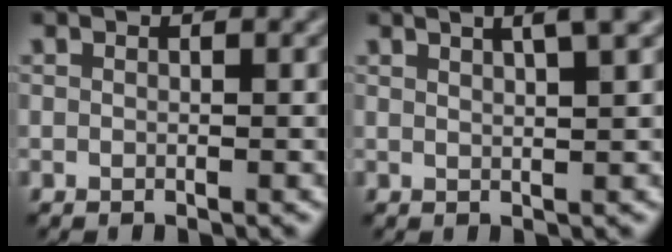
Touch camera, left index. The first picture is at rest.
{"total": 3.2, "force": [2.0, 0.7, 2.4], "torque": [-0.013, 0.011, 0.012]}